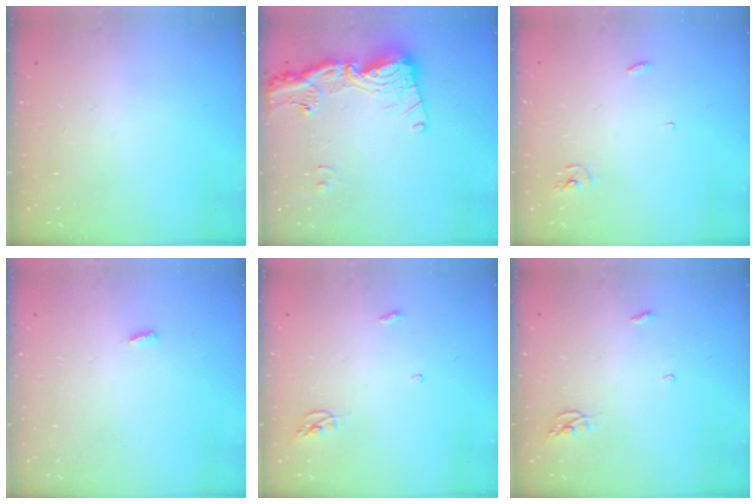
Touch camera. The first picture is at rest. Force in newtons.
{"total": 16.6, "press": 16.5, "slide": 1.9}
{"total": 3.3, "press": 3.2, "slide": 0.3}
{"total": 3.0, "press": 3.0, "slide": 0.0}
{"total": 3.8, "press": 3.8, "slide": 0.3}
{"total": 3.8, "press": 3.8, "slide": 0.4}